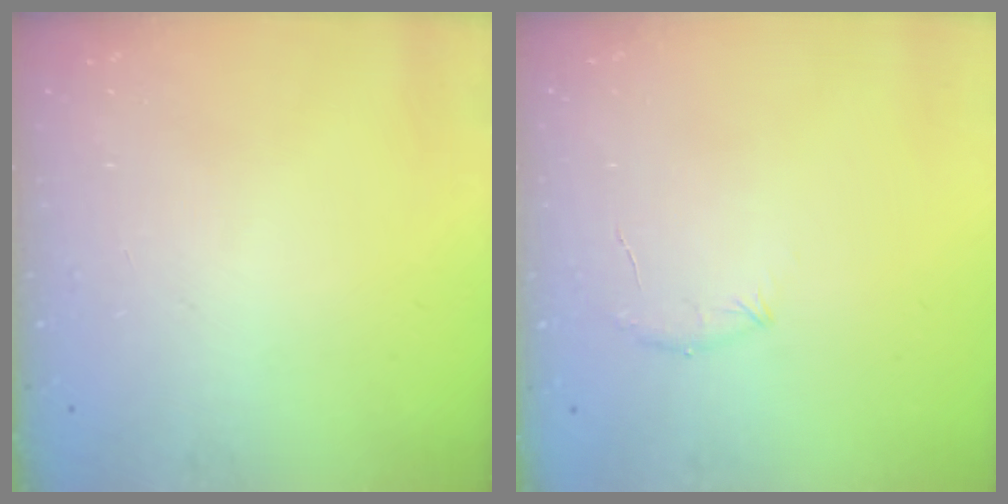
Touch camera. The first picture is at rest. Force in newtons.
{"total": 6.2, "press": 6.0, "slide": 1.5}